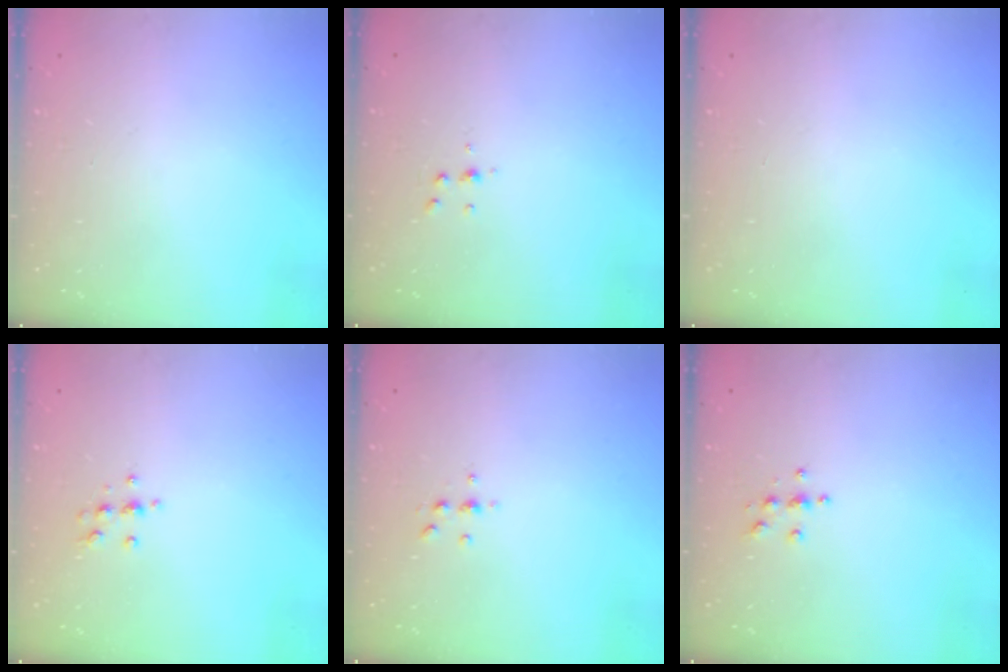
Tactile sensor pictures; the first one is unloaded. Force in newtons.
{"total": 3.8, "press": 3.8, "slide": 0.4}
{"total": 0.0}
{"total": 6.2, "press": 6.2, "slide": 0.9}
{"total": 4.2, "press": 4.1, "slide": 0.5}
{"total": 3.8, "press": 3.8, "slide": 0.4}